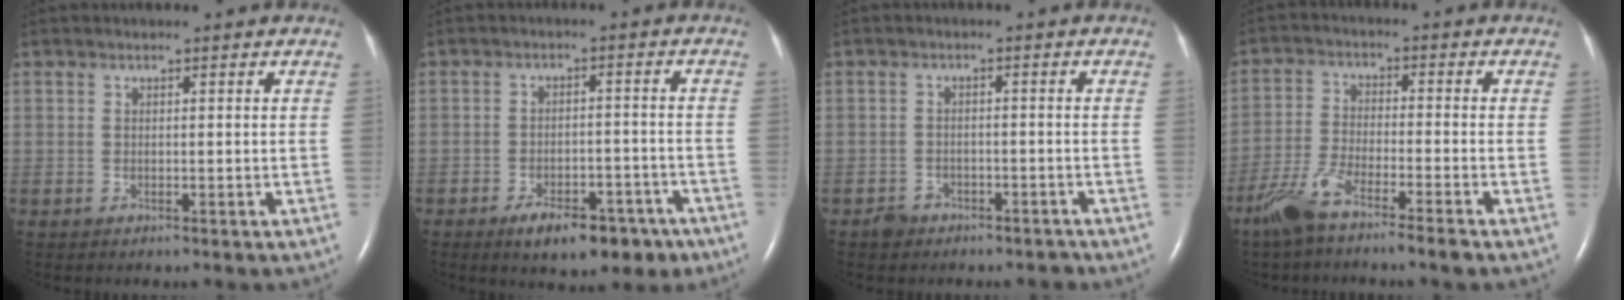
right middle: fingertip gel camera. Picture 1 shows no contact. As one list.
[{"total": 9.4, "force": [-6.2, 4.3, 5.5], "torque": [-0.068, 0.007, -0.087]}, {"total": 3.2, "force": [-2.4, 2.1, 0.0], "torque": [0.000, 0.011, -0.034]}, {"total": 7.2, "force": [-5.4, 0.3, 4.7], "torque": [-0.106, -0.009, -0.110]}]